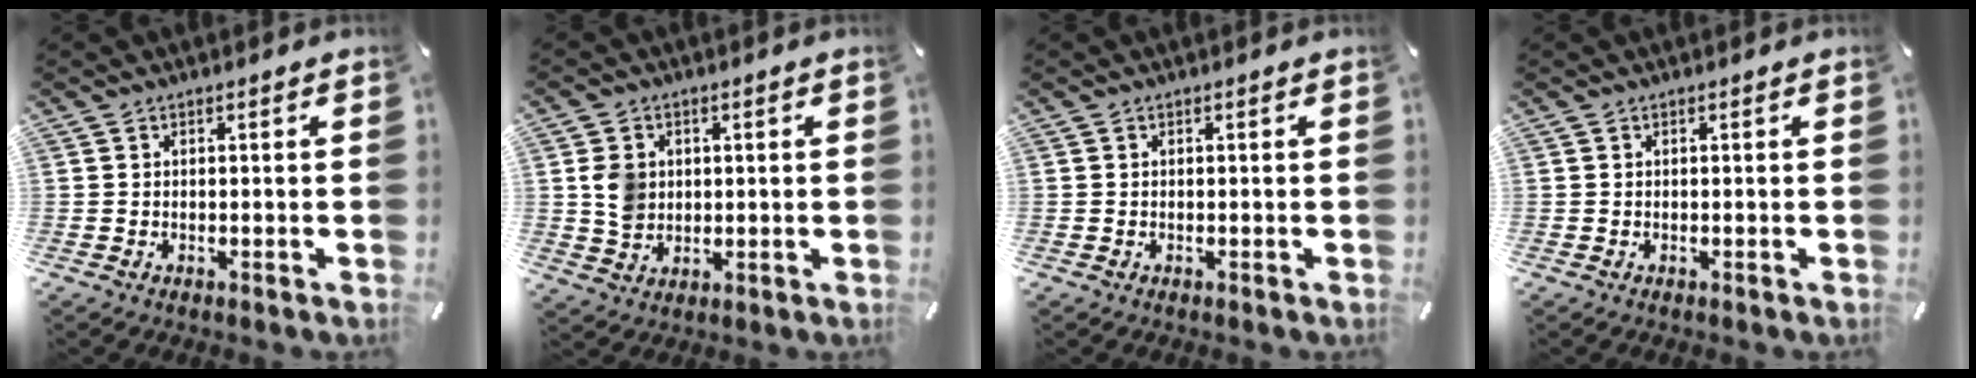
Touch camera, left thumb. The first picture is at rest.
{"total": 6.2, "force": [1.1, 5.6, 2.6], "torque": [-0.047, 0.006, 0.020]}
{"total": 0.0}
{"total": 0.0}